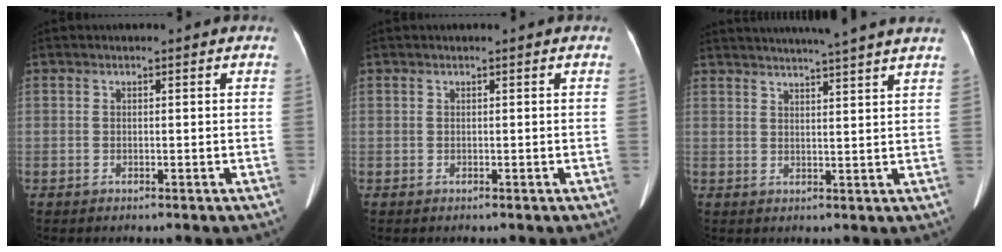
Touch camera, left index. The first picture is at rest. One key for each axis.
{"total": 0.0}
{"total": 13.9, "fx": 12.4, "fy": -0.9, "fz": 6.2, "tx": -0.104, "ty": 0.004, "tz": 0.156}